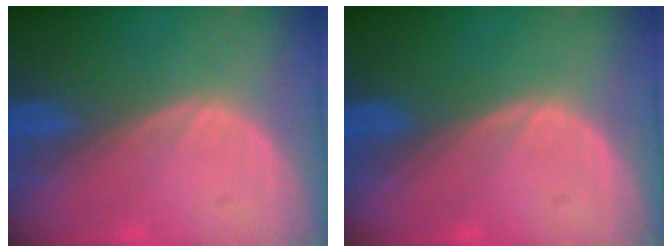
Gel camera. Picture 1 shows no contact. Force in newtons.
{"total": 0.0}